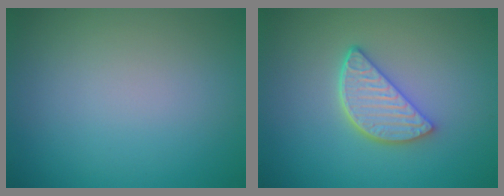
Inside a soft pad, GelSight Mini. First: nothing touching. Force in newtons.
{"total": 3.9, "press": 3.2, "slide": 2.2}